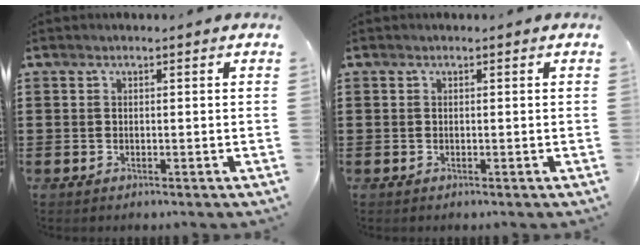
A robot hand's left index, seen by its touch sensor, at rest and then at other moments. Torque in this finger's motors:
{"motor_torque": [0.12, -0.04, 0.03, 0.01]}